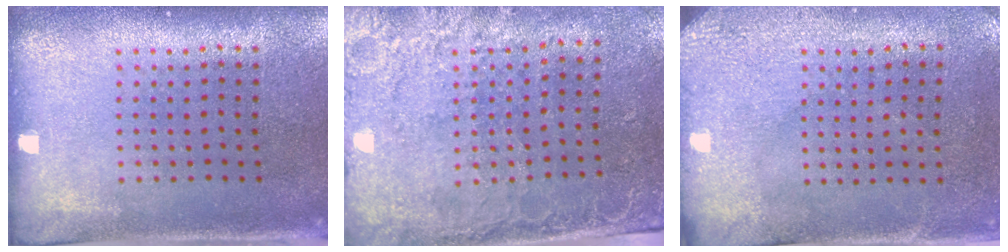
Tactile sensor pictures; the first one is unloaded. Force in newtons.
{"total": 2.6, "press": 2.3, "slide": 1.3}
{"total": 3.0, "press": 2.4, "slide": 1.7}